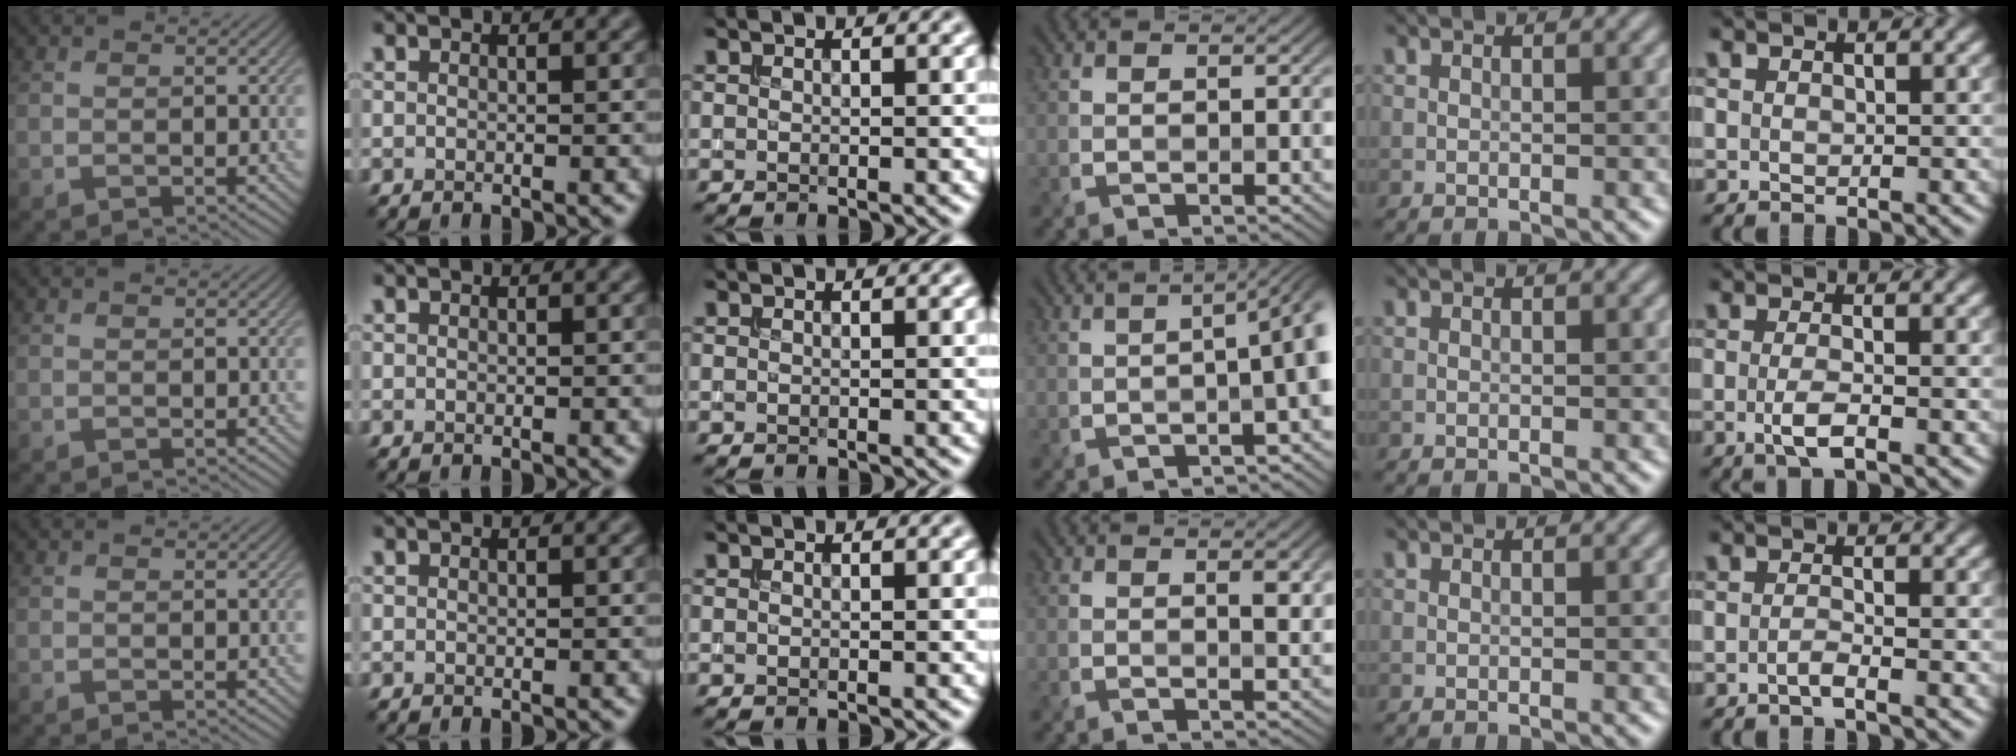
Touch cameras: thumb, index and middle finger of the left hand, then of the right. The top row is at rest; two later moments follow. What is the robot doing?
{"motion": "extract", "object": "bucket"}